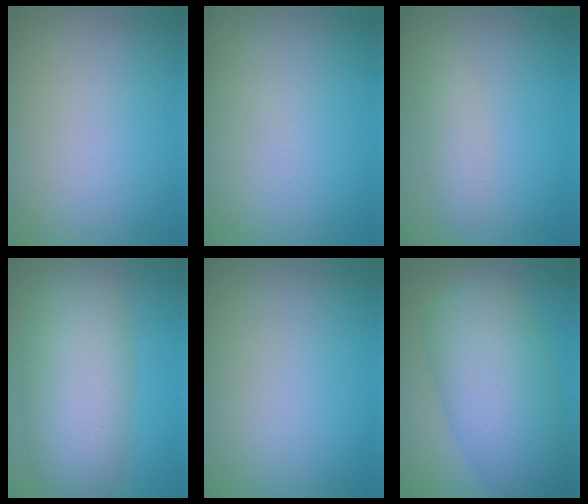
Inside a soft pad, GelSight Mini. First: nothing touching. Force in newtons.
{"total": 0.0}
{"total": 1.7, "press": 1.7, "slide": 0.0}
{"total": 8.3, "press": 8.3, "slide": 0.3}
{"total": 0.0}
{"total": 9.5, "press": 9.5, "slide": 0.1}